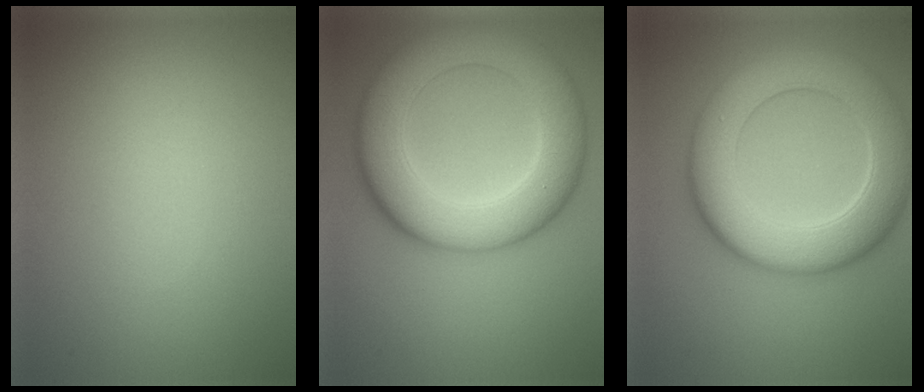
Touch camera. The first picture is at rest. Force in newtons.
{"total": 10.6, "press": 10.6, "slide": 0.2}
{"total": 9.3, "press": 9.3, "slide": 0.8}